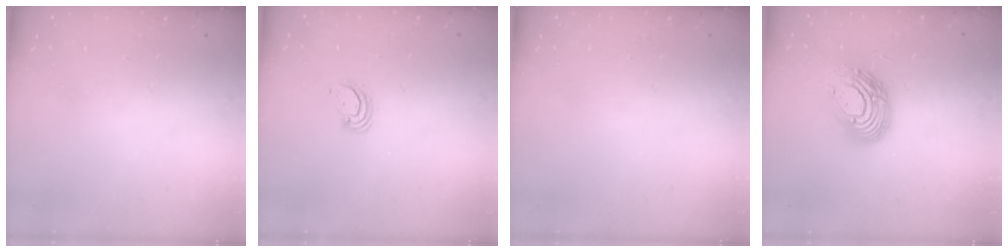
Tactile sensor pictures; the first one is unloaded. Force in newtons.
{"total": 2.9, "press": 2.9, "slide": 0.3}
{"total": 0.0}
{"total": 13.9, "press": 13.9, "slide": 0.9}